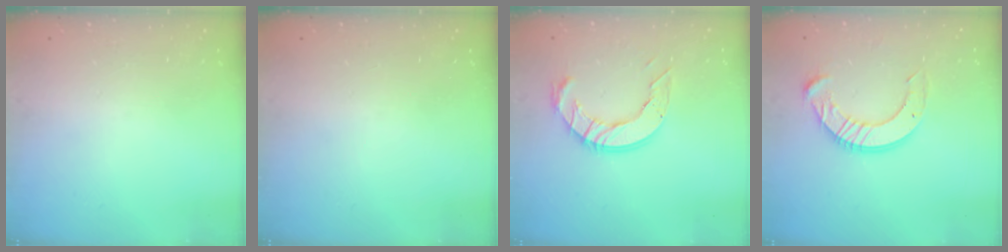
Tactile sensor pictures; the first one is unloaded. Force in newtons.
{"total": 0.0}
{"total": 10.6, "press": 10.5, "slide": 0.9}
{"total": 12.2, "press": 12.1, "slide": 1.2}